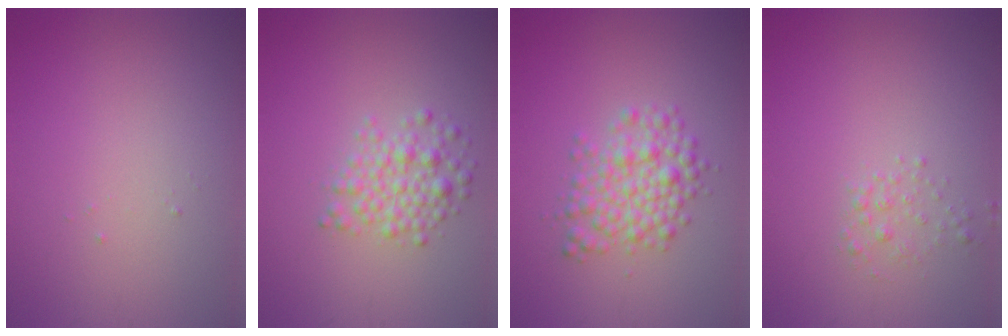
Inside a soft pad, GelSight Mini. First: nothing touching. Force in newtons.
{"total": 3.0, "press": 3.0, "slide": 0.2}
{"total": 4.0, "press": 4.0, "slide": 0.1}
{"total": 1.1, "press": 1.1, "slide": 0.1}